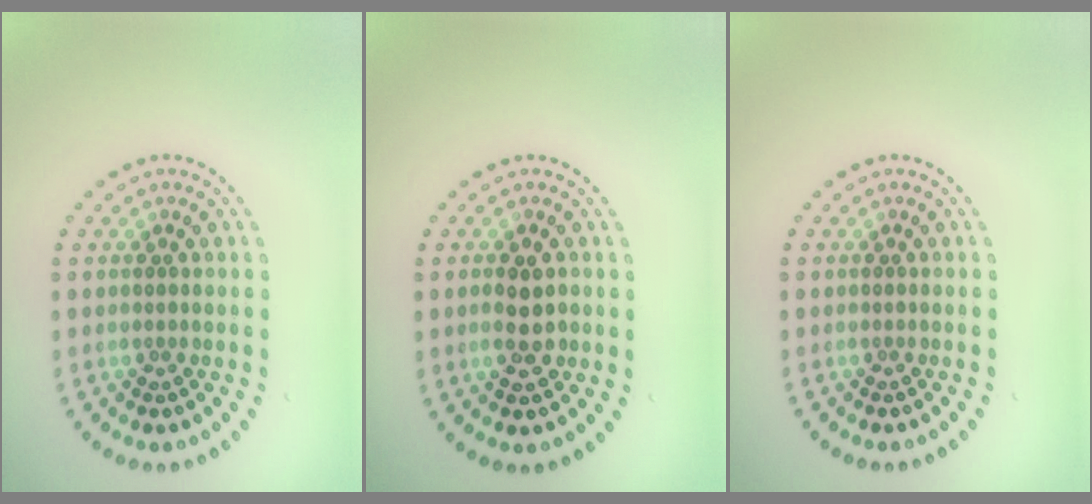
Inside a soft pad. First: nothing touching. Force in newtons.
{"total": 2.4, "press": 2.4, "slide": 0.3}
{"total": 0.0}